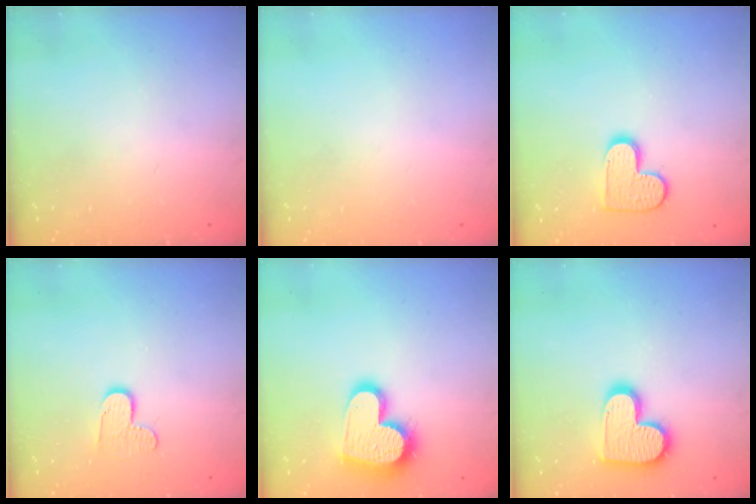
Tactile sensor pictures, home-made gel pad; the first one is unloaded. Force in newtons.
{"total": 0.0}
{"total": 10.5, "press": 10.5, "slide": 0.5}
{"total": 7.7, "press": 7.6, "slide": 0.4}
{"total": 16.4, "press": 16.3, "slide": 1.2}
{"total": 14.0, "press": 13.9, "slide": 0.5}